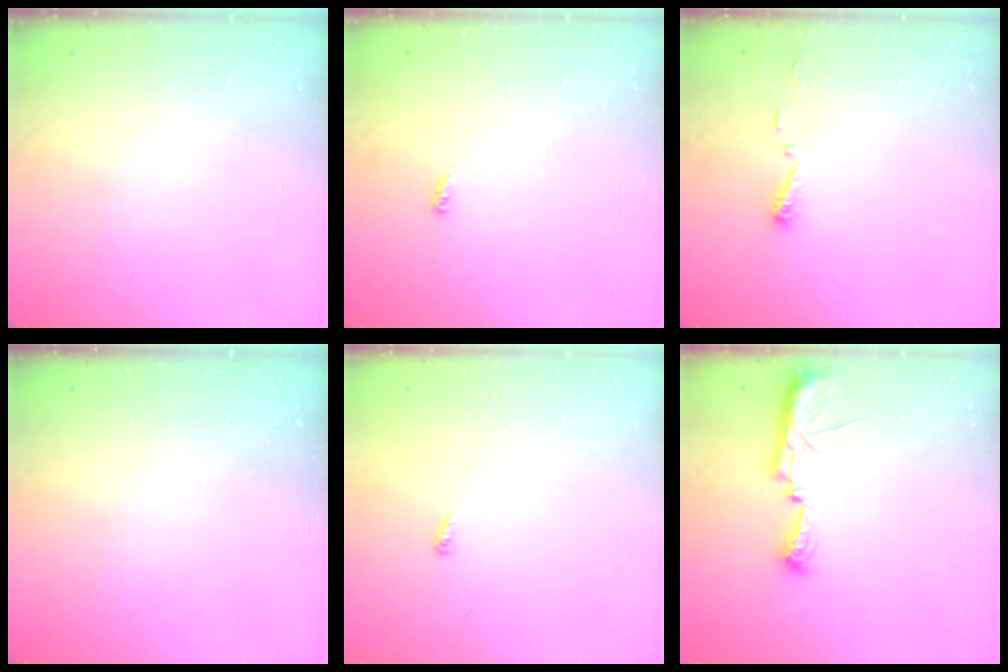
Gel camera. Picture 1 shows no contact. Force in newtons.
{"total": 2.6, "press": 2.6, "slide": 0.3}
{"total": 4.7, "press": 4.7, "slide": 0.5}
{"total": 0.0}
{"total": 2.9, "press": 2.9, "slide": 0.2}
{"total": 8.8, "press": 8.2, "slide": 3.2}